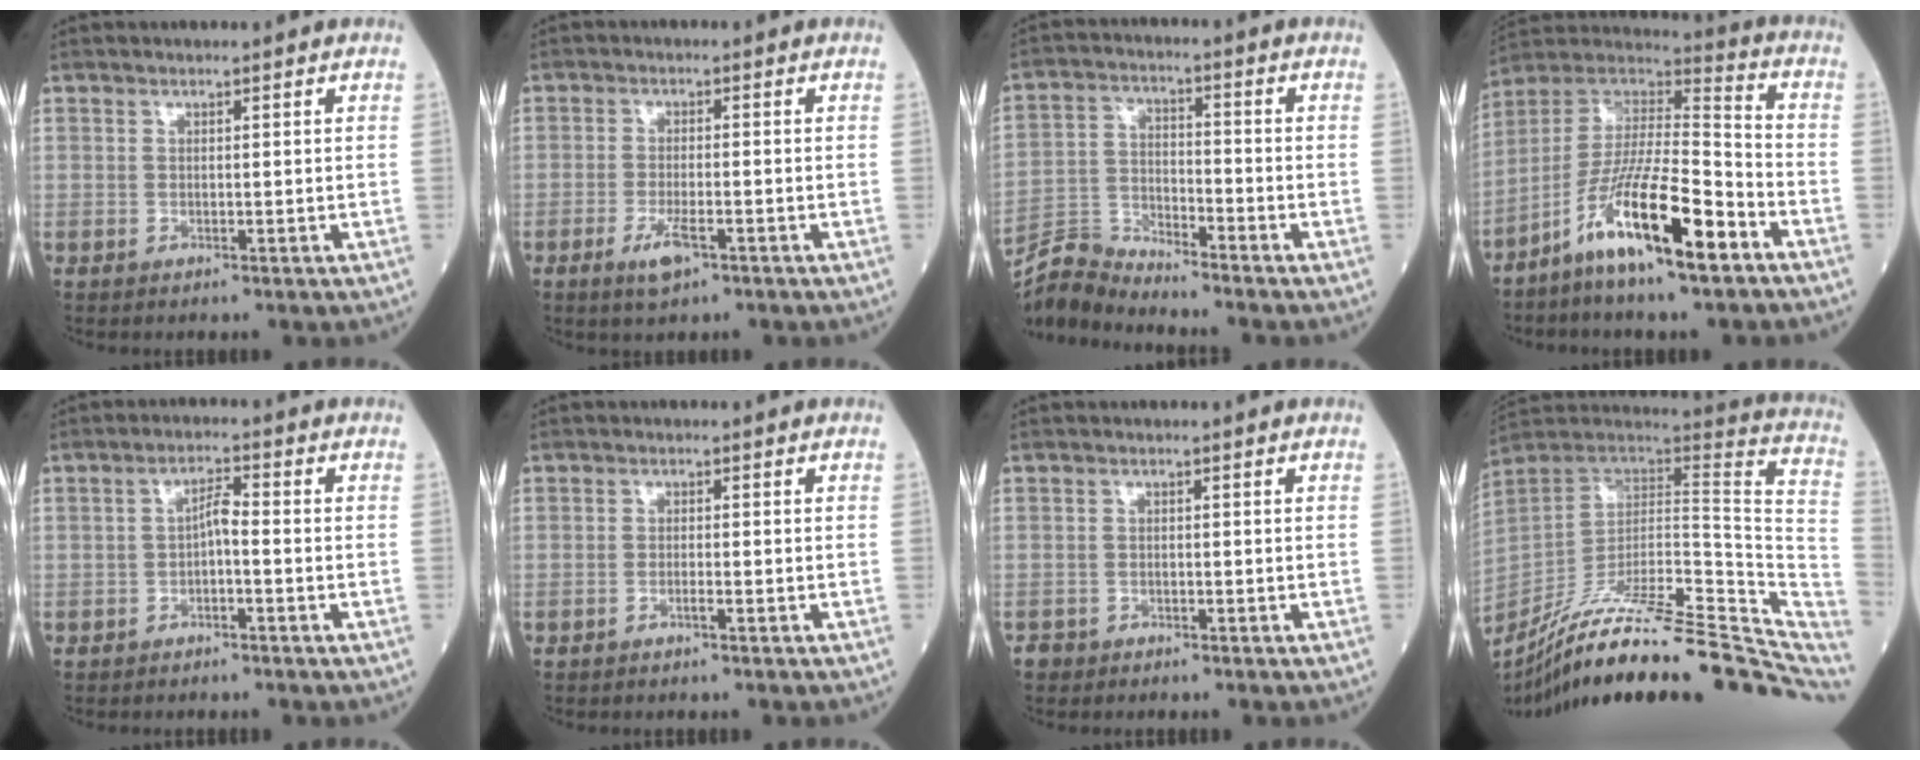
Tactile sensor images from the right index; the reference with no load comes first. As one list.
[{"total": 3.9, "force": [-2.1, 1.0, 3.2], "torque": [-0.065, -0.004, -0.037]}, {"total": 6.9, "force": [-6.8, -0.9, -0.4], "torque": [-0.003, 0.001, -0.132]}, {"total": 15.6, "force": [-8.6, 1.8, 12.9], "torque": [-0.240, -0.009, -0.156]}, {"total": 2.6, "force": [-0.8, 0.6, 2.4], "torque": [-0.040, 0.009, -0.015]}, {"total": 0.9, "force": [-0.8, -0.1, 0.5], "torque": [-0.011, 0.001, -0.014]}, {"total": 1.5, "force": [-1.3, 0.6, -0.3], "torque": [0.002, 0.001, -0.026]}, {"total": 33.4, "force": [-26.6, 5.6, 19.4], "torque": [-0.211, -0.026, -0.384]}]